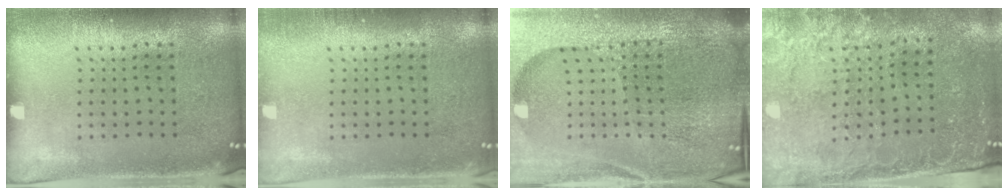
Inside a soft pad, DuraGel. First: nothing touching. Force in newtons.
{"total": 0.8, "press": 0.8, "slide": 0.0}
{"total": 6.5, "press": 5.7, "slide": 3.3}
{"total": 2.8, "press": 2.6, "slide": 1.1}